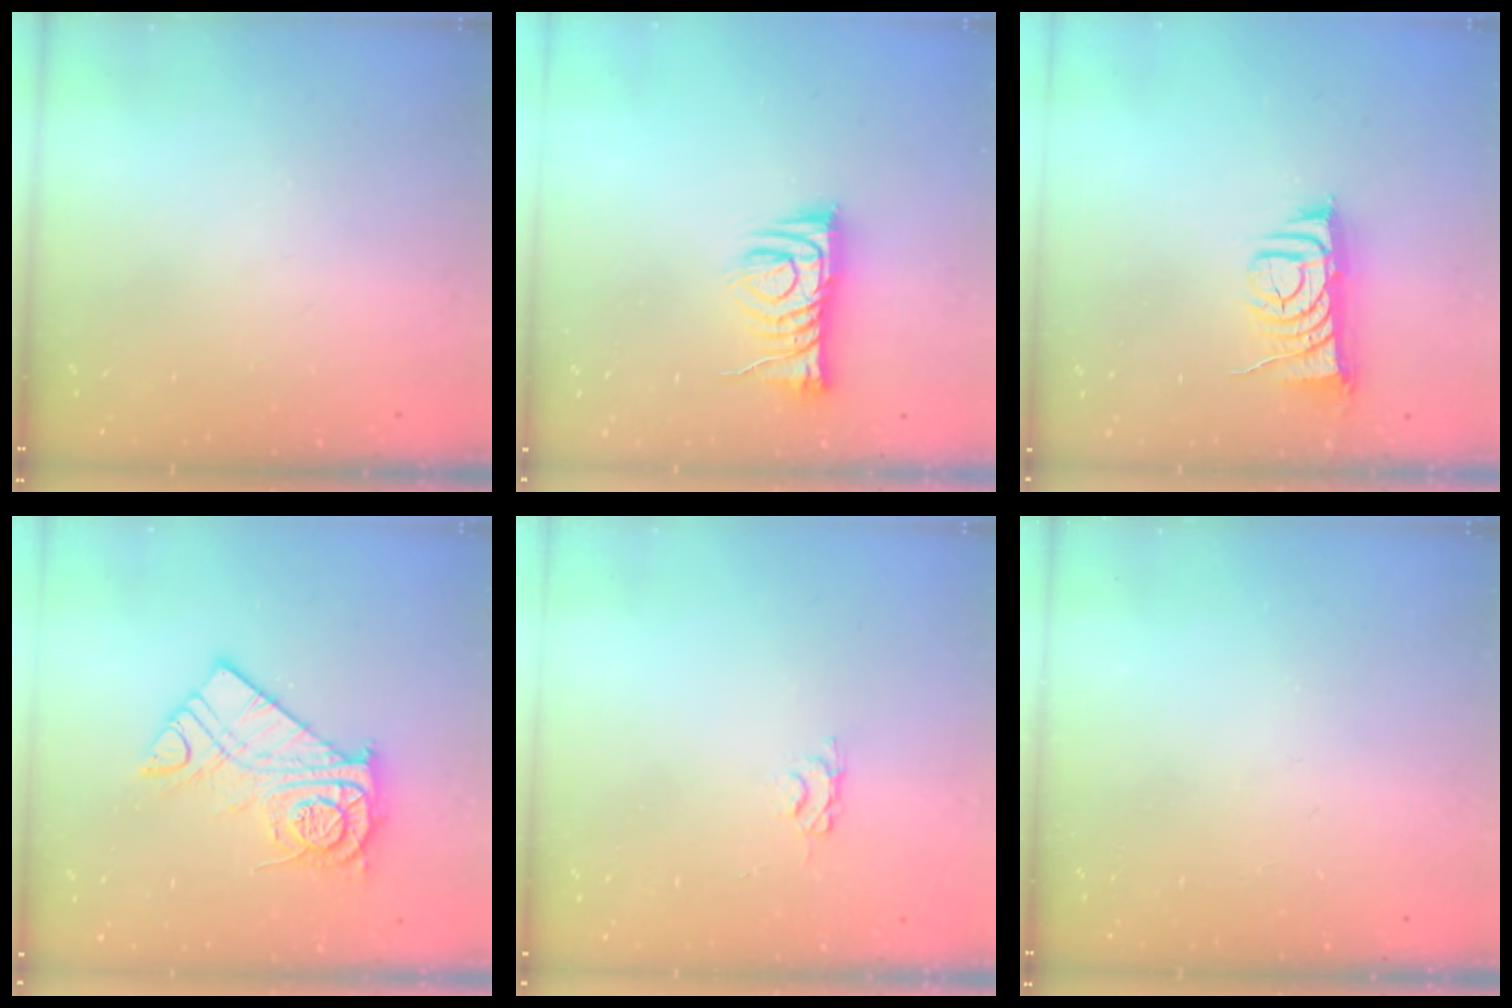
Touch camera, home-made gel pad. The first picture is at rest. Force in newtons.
{"total": 9.2, "press": 9.2, "slide": 0.6}
{"total": 8.3, "press": 8.2, "slide": 1.0}
{"total": 14.0, "press": 13.9, "slide": 1.4}
{"total": 3.1, "press": 3.0, "slide": 0.5}
{"total": 0.0}